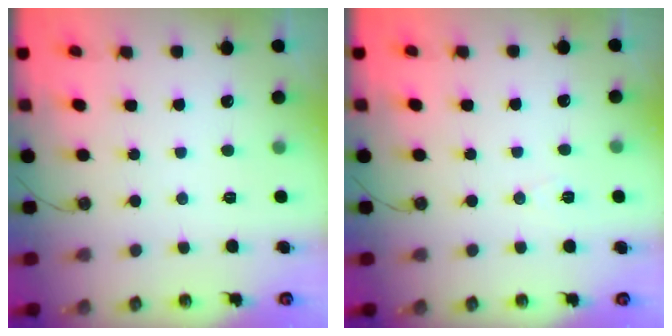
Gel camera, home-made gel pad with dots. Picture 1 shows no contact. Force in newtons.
{"total": 5.6, "press": 3.3, "slide": 4.6}